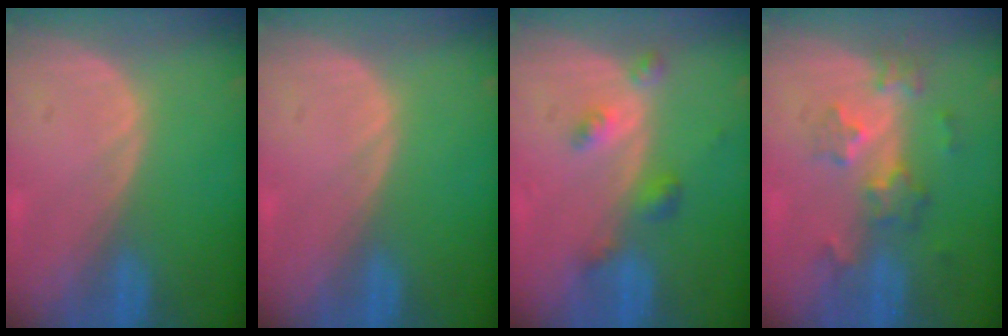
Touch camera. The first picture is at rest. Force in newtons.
{"total": 0.0}
{"total": 4.2, "press": 3.8, "slide": 1.8}
{"total": 6.3, "press": 5.5, "slide": 3.0}